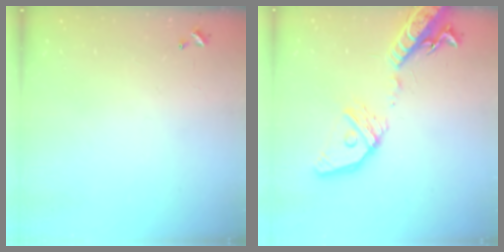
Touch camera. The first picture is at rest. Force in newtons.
{"total": 19.6, "press": 19.2, "slide": 4.0}